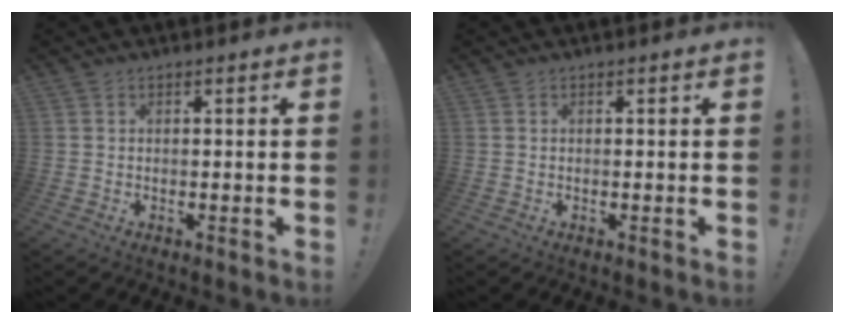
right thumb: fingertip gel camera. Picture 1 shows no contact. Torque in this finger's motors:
{"motor_torque": [0.00, 0.00, -0.01, 0.00, 0.00]}